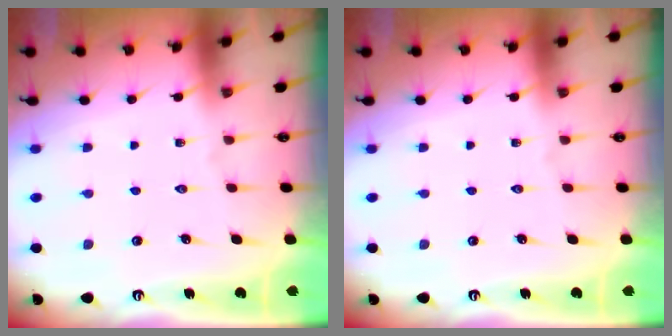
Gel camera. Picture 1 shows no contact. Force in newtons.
{"total": 0.0}